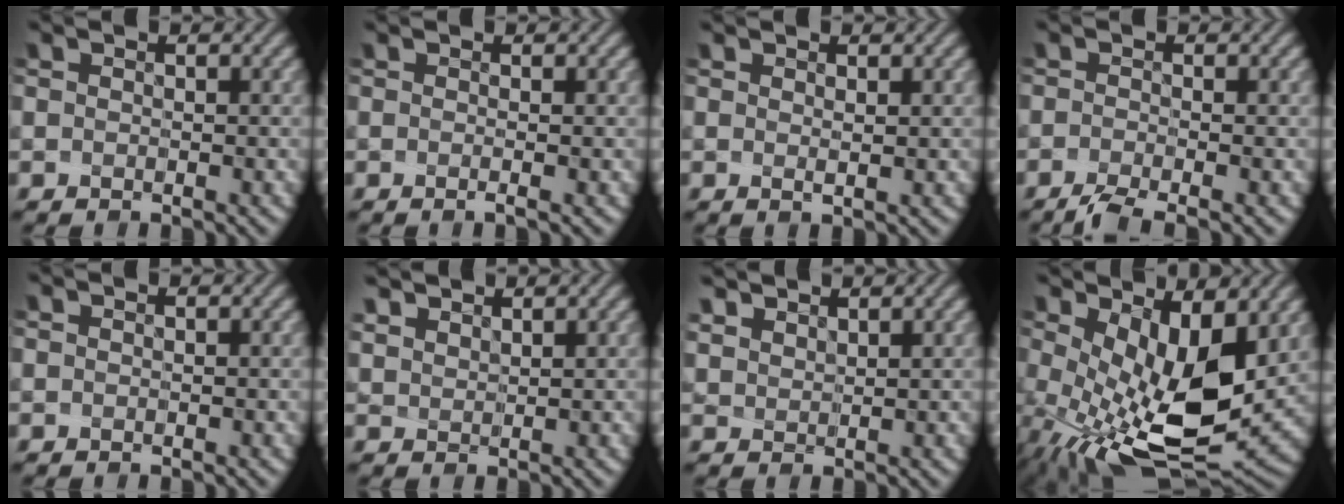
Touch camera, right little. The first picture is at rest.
{"total": 0.8, "force": [-0.2, -0.2, 0.7], "torque": [-0.010, -0.003, 0.002]}
{"total": 1.5, "force": [0.6, 0.6, 1.3], "torque": [-0.009, 0.002, 0.011]}
{"total": 3.3, "force": [-2.6, 0.4, 2.0], "torque": [-0.042, -0.005, -0.046]}
{"total": 0.0}
{"total": 2.7, "force": [2.0, 1.5, 0.9], "torque": [-0.032, 0.021, 0.037]}
{"total": 3.0, "force": [2.2, 1.8, 1.1], "torque": [-0.040, 0.021, 0.041]}
{"total": 11.6, "force": [0.4, 4.0, 10.9], "torque": [-0.191, -0.021, 0.018]}